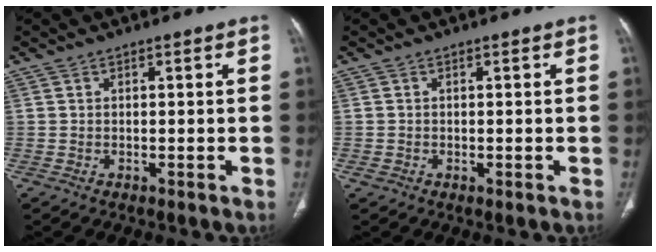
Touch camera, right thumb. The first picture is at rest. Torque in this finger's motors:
{"motor_torque": [1.49, -0.07, 0.26, -1.25, 0.09]}